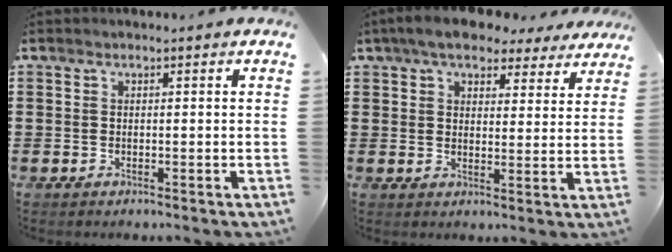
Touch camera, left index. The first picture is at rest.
{"total": 6.4, "force": [5.5, 2.2, 2.4], "torque": [-0.062, -0.007, 0.101]}